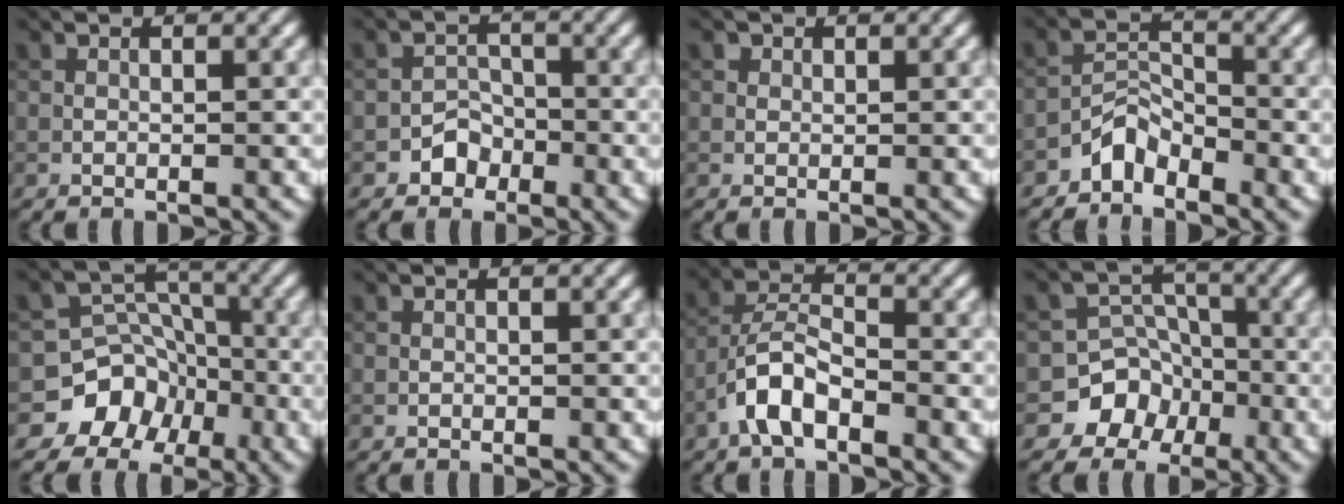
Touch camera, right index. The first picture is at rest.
{"total": 2.0, "force": [-1.2, 1.6, 0.4], "torque": [0.004, 0.009, -0.021]}
{"total": 0.8, "force": [0.4, 0.6, 0.2], "torque": [-0.004, -0.001, 0.000]}
{"total": 2.6, "force": [-2.2, 1.2, 0.8], "torque": [-0.009, 0.016, -0.044]}
{"total": 6.9, "force": [-3.9, 5.7, 0.5], "torque": [0.022, 0.007, -0.087]}
{"total": 0.0}
{"total": 4.1, "force": [-2.5, 1.6, 2.8], "torque": [-0.052, 0.014, -0.056]}
{"total": 6.1, "force": [-3.3, 5.1, 0.2], "torque": [0.033, 0.005, -0.078]}